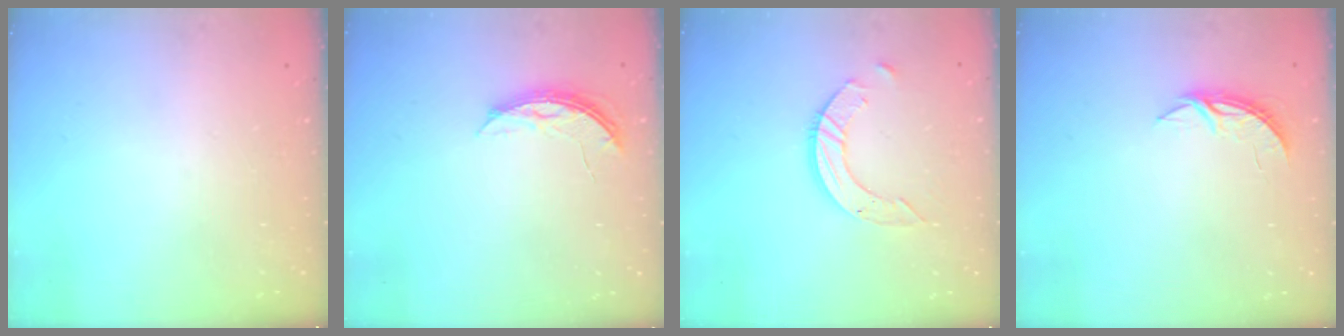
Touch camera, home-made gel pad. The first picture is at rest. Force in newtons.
{"total": 5.8, "press": 5.7, "slide": 0.5}
{"total": 7.9, "press": 7.8, "slide": 0.7}
{"total": 3.7, "press": 3.7, "slide": 0.3}